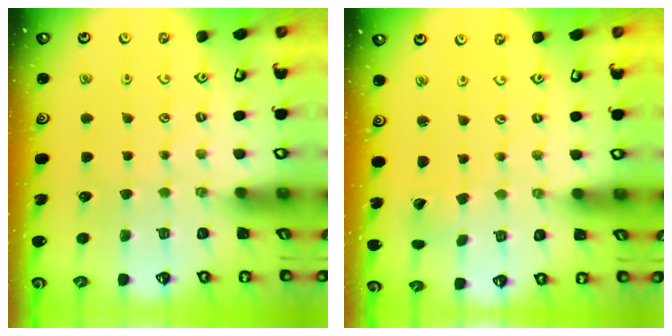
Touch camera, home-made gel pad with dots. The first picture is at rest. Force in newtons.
{"total": 0.7, "press": 0.7, "slide": 0.1}